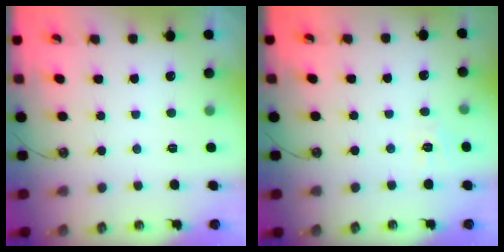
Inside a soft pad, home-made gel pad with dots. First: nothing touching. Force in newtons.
{"total": 3.0, "press": 3.0, "slide": 0.1}